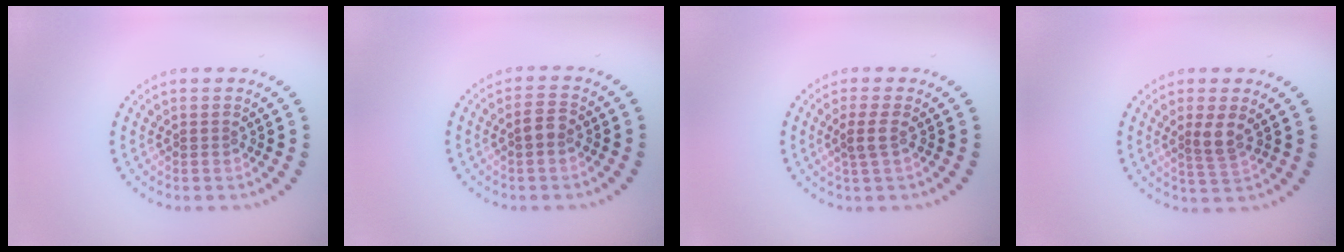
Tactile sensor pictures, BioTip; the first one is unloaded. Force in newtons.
{"total": 1.9, "press": 1.9, "slide": 0.3}
{"total": 1.7, "press": 1.4, "slide": 1.0}
{"total": 2.1, "press": 1.8, "slide": 1.1}